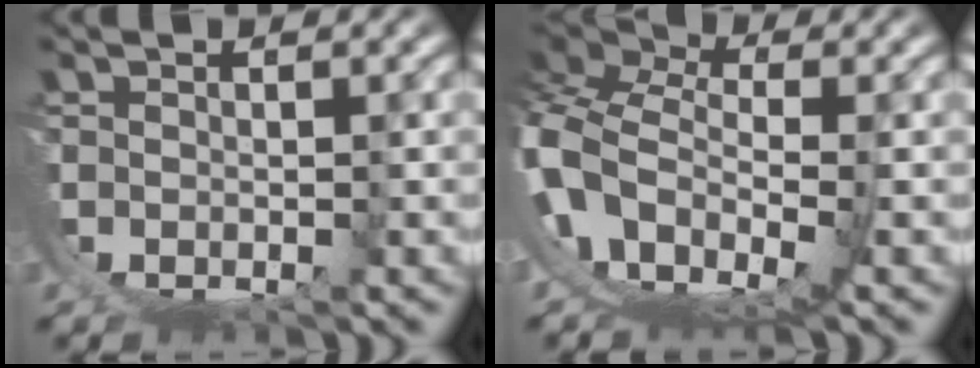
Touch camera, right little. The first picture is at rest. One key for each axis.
{"total": 11.7, "fx": -0.4, "fy": 8.6, "fz": 7.9, "tx": -0.192, "ty": -0.039, "tz": -0.006}